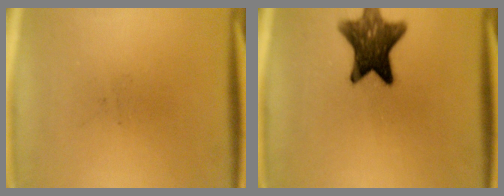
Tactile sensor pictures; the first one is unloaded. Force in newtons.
{"total": 11.5}